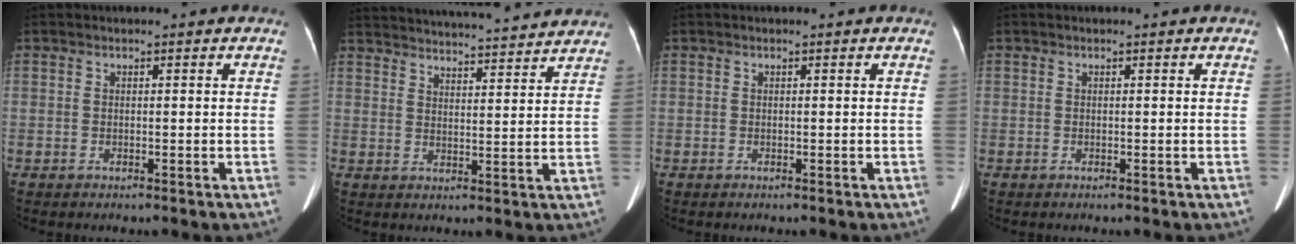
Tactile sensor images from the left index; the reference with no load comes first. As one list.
[{"total": 23.4, "force": [22.0, 2.6, 7.4], "torque": [-0.124, 0.000, 0.294]}, {"total": 0.0}, {"total": 0.0}]